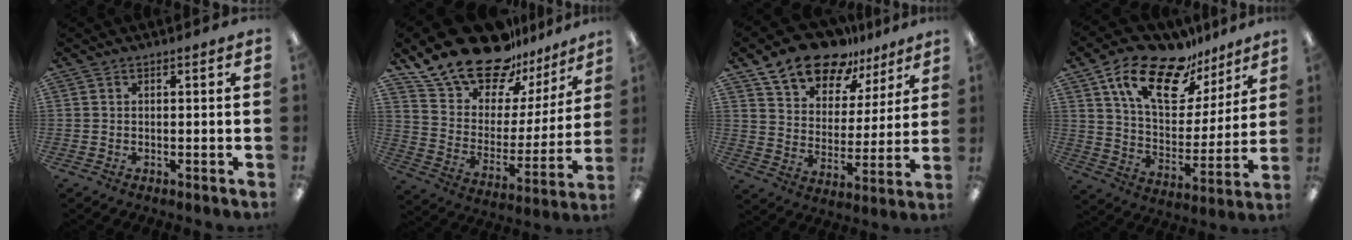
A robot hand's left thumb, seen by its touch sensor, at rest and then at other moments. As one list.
[{"total": 21.2, "force": [17.7, 9.2, 6.9], "torque": [-0.131, -0.135, 0.322]}, {"total": 15.6, "force": [11.8, 8.5, 5.7], "torque": [-0.102, -0.081, 0.213]}, {"total": 19.3, "force": [13.4, 8.8, 10.7], "torque": [-0.187, -0.082, 0.233]}]